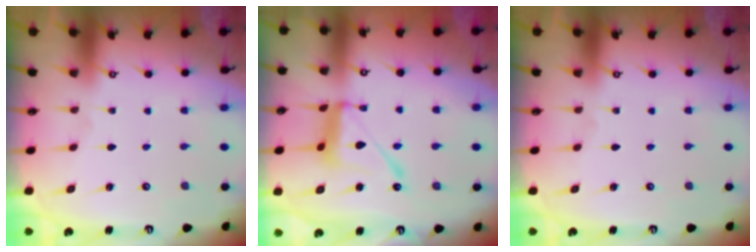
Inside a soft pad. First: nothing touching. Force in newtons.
{"total": 13.4, "press": 13.3, "slide": 1.1}
{"total": 0.0}